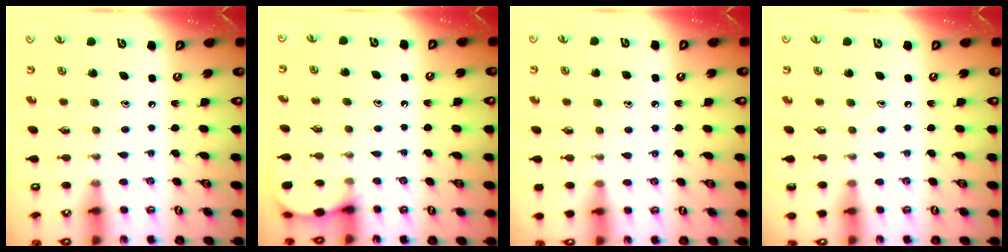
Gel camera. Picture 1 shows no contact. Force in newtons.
{"total": 2.8, "press": 2.8, "slide": 0.3}
{"total": 4.3, "press": 4.3, "slide": 0.3}
{"total": 0.0}